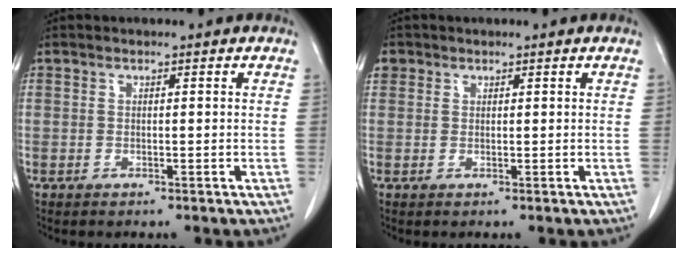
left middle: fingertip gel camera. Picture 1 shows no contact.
{"total": 1.9, "force": [1.0, 1.7, 0.3], "torque": [0.000, 0.012, 0.016]}